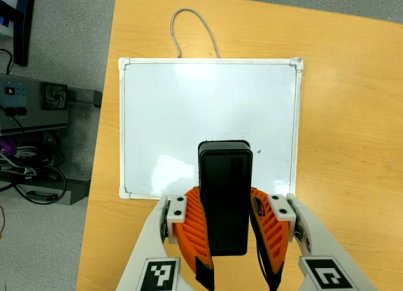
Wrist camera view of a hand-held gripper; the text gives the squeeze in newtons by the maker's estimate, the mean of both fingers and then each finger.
{"total": 8.2, "left": 7.0, "right": 9.4}